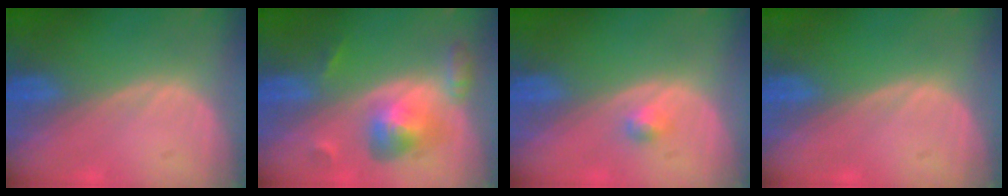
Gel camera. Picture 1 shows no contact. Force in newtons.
{"total": 6.3, "press": 5.7, "slide": 2.6}
{"total": 1.7, "press": 1.4, "slide": 0.8}
{"total": 0.0}